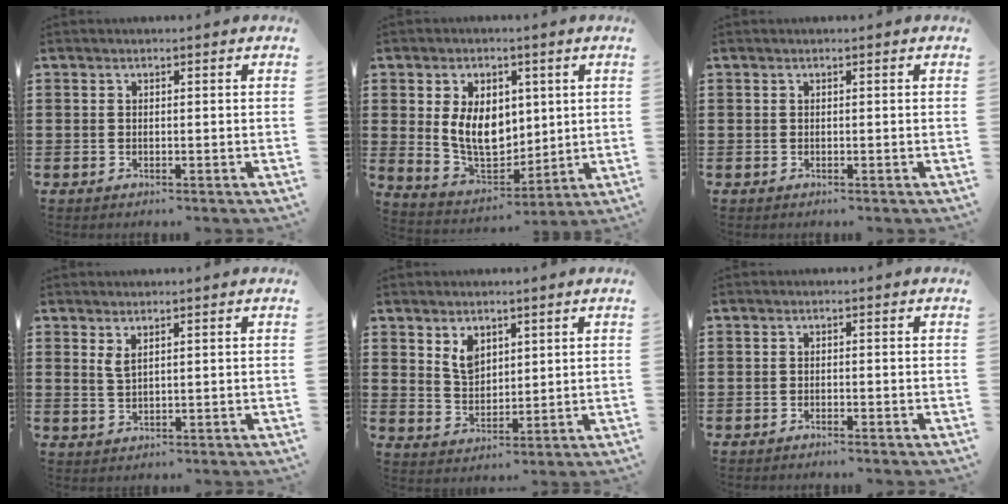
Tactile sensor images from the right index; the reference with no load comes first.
{"total": 9.1, "force": [1.3, 6.4, 6.4], "torque": [-0.124, 0.003, 0.022]}
{"total": 0.0}
{"total": 1.9, "force": [1.2, 0.6, 1.4], "torque": [-0.030, 0.002, 0.022]}
{"total": 4.2, "force": [2.4, 2.7, 2.1], "torque": [-0.051, 0.007, 0.046]}
{"total": 0.9, "force": [-0.9, -0.1, 0.1], "torque": [-0.005, -0.002, -0.017]}